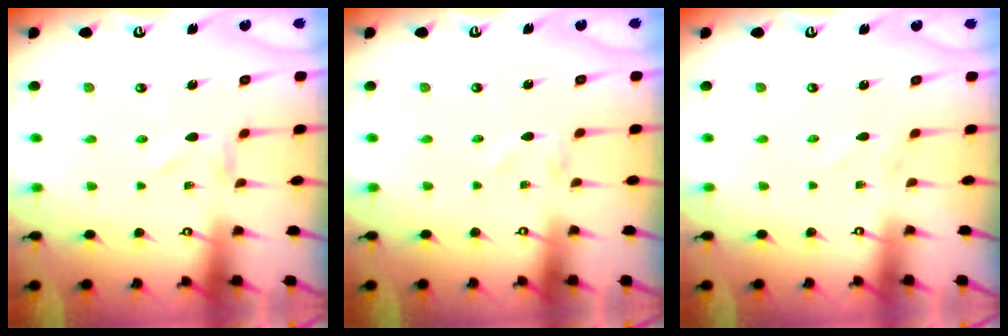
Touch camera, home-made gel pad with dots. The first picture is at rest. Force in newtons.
{"total": 0.7, "press": 0.7, "slide": 0.1}
{"total": 1.0, "press": 1.0, "slide": 0.1}